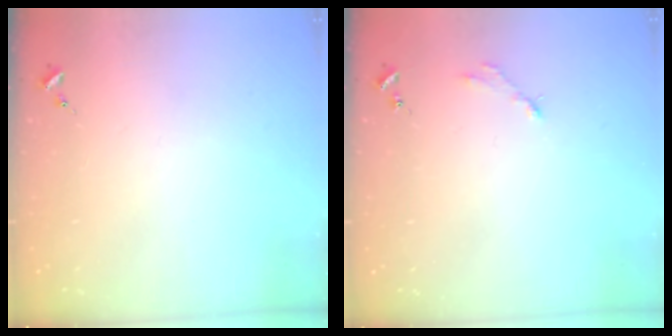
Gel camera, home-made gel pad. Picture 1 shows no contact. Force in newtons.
{"total": 2.8, "press": 2.8, "slide": 0.4}